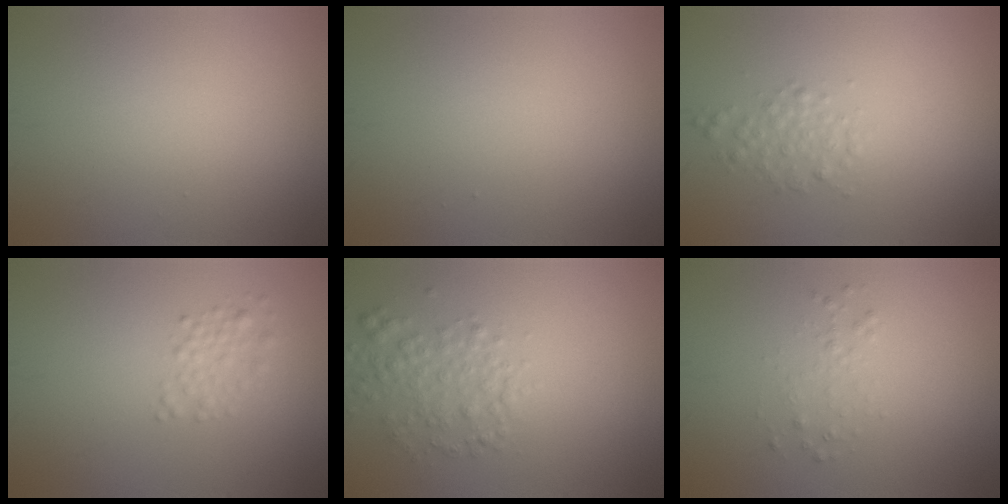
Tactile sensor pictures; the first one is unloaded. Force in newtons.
{"total": 0.0}
{"total": 1.8, "press": 1.8, "slide": 0.0}
{"total": 1.7, "press": 1.7, "slide": 0.0}
{"total": 2.9, "press": 2.9, "slide": 0.1}
{"total": 1.1, "press": 1.1, "slide": 0.1}